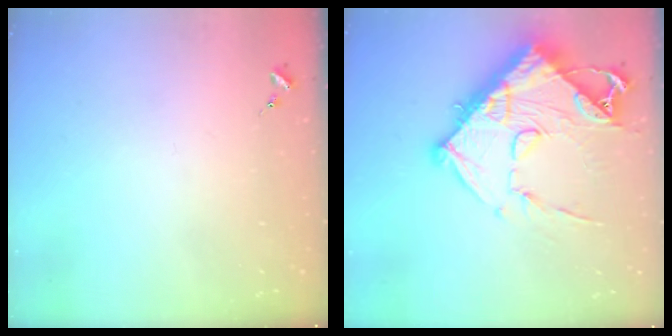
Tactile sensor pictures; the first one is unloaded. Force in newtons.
{"total": 17.9, "press": 17.8, "slide": 2.0}